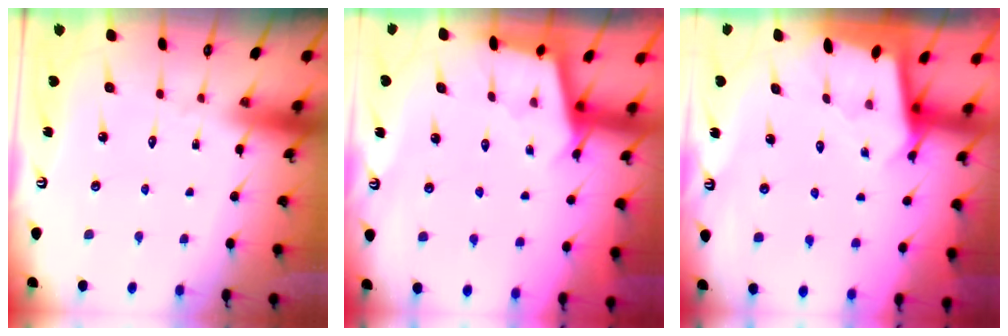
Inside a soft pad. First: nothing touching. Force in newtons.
{"total": 2.9, "press": 2.8, "slide": 0.3}
{"total": 2.4, "press": 2.4, "slide": 0.2}